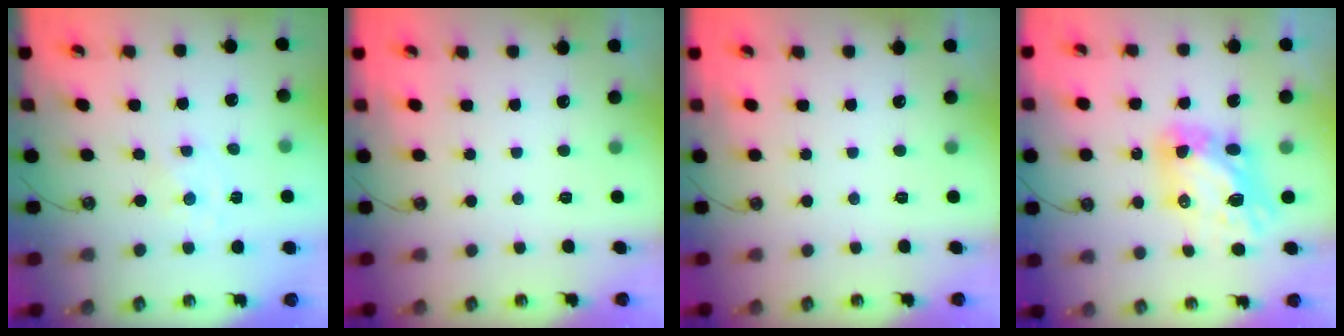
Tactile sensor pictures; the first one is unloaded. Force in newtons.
{"total": 0.0}
{"total": 0.0}
{"total": 10.4, "press": 10.3, "slide": 0.9}